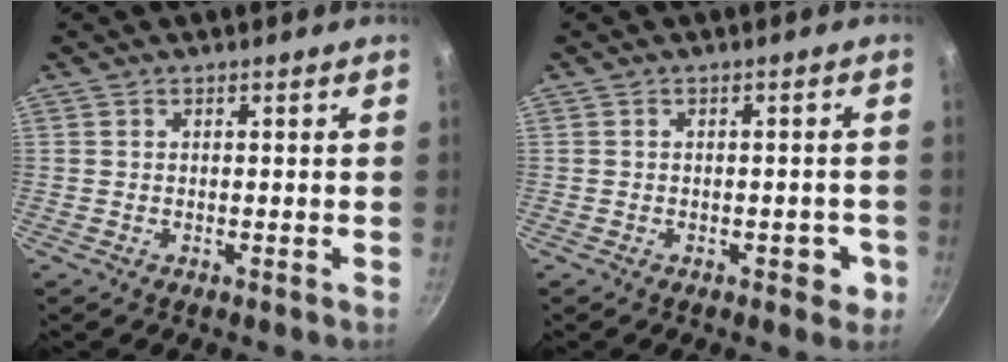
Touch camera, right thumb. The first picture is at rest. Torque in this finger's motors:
{"motor_torque": [0.25, 0.68, -0.33, -0.04, 0.09]}